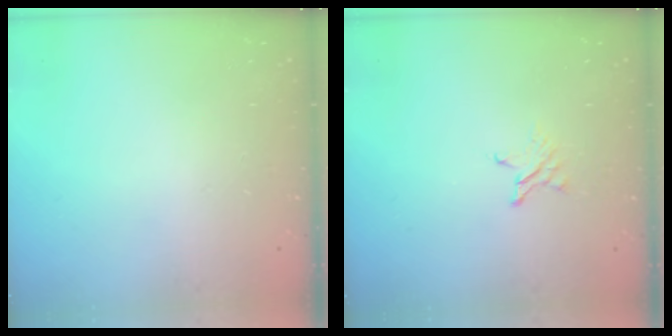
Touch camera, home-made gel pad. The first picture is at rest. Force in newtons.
{"total": 2.4, "press": 2.4, "slide": 0.2}